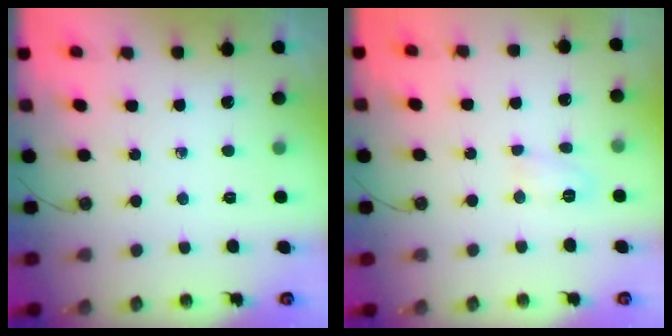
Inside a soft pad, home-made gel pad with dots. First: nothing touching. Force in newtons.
{"total": 5.1, "press": 5.0, "slide": 1.3}